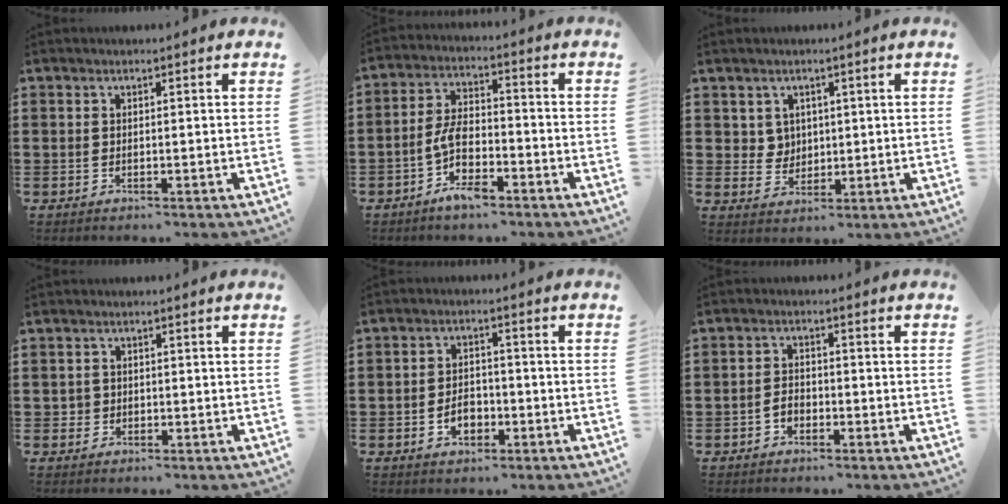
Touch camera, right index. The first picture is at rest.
{"total": 6.6, "force": [-3.1, 2.9, 5.0], "torque": [-0.113, 0.007, -0.064]}
{"total": 3.5, "force": [1.7, 3.0, 0.6], "torque": [-0.026, 0.012, 0.032]}
{"total": 1.4, "force": [-0.3, 1.3, 0.4], "torque": [-0.009, 0.005, -0.007]}
{"total": 3.9, "force": [-1.4, 2.5, 2.5], "torque": [-0.041, 0.001, -0.028]}
{"total": 2.0, "force": [-1.0, 1.3, 1.2], "torque": [-0.025, 0.003, -0.022]}